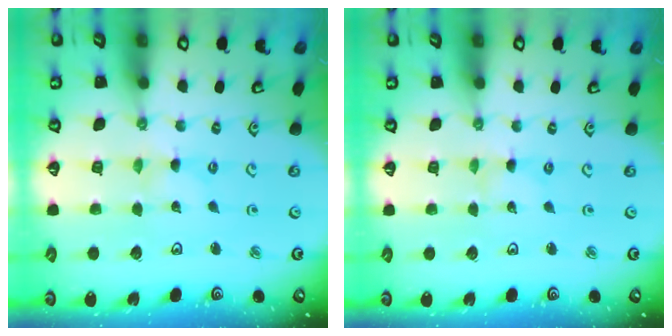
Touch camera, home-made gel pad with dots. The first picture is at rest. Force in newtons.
{"total": 0.0}